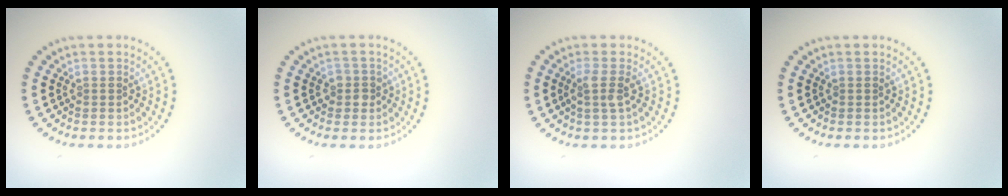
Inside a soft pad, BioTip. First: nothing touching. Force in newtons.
{"total": 1.3, "press": 1.1, "slide": 0.6}
{"total": 1.8, "press": 1.4, "slide": 1.2}
{"total": 0.0}